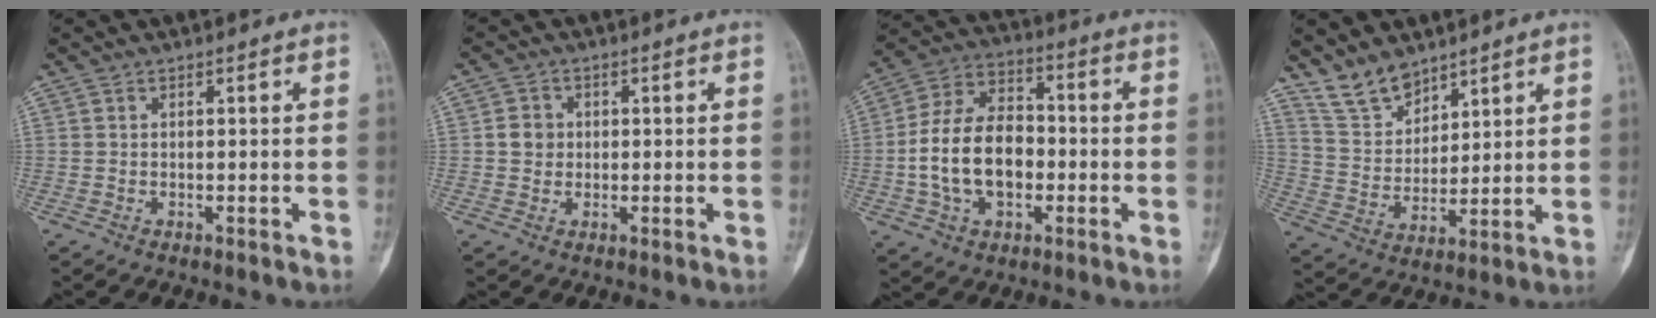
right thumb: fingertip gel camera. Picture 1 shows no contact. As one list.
[{"total": 3.4, "force": [0.3, 3.1, 1.3], "torque": [-0.004, 0.005, 0.002]}, {"total": 15.9, "force": [-2.2, 10.5, 11.7], "torque": [-0.204, 0.035, -0.039]}, {"total": 8.5, "force": [6.9, 4.2, 2.5], "torque": [-0.029, -0.043, 0.147]}]